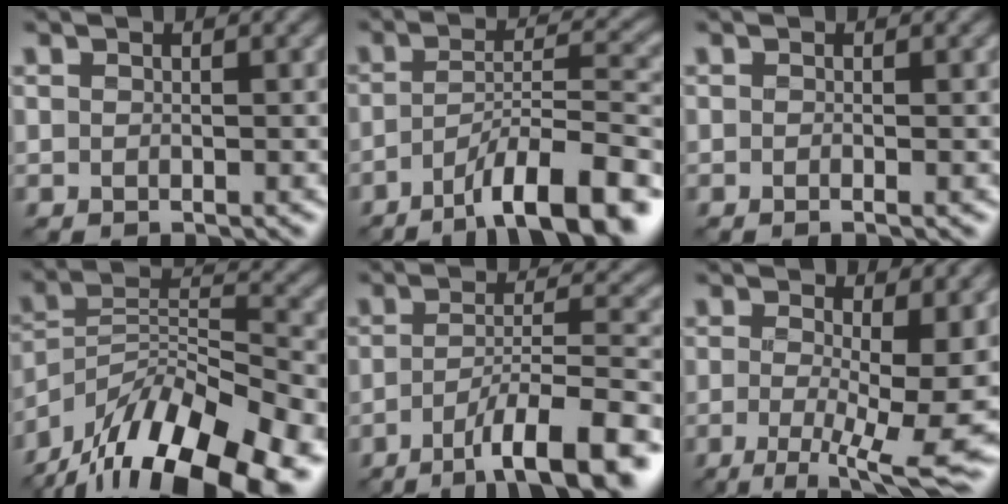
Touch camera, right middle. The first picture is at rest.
{"total": 10.8, "force": [-6.8, 2.8, 7.9], "torque": [-0.117, 0.010, -0.111]}
{"total": 0.7, "force": [-0.3, 0.2, 0.7], "torque": [-0.010, -0.008, -0.006]}
{"total": 16.1, "force": [-11.9, 5.4, 9.4], "torque": [-0.192, 0.004, -0.198]}
{"total": 10.0, "force": [-5.6, 2.5, 7.9], "torque": [-0.119, 0.003, -0.086]}
{"total": 10.8, "force": [-1.5, 3.5, 10.1], "torque": [-0.159, -0.012, -0.011]}